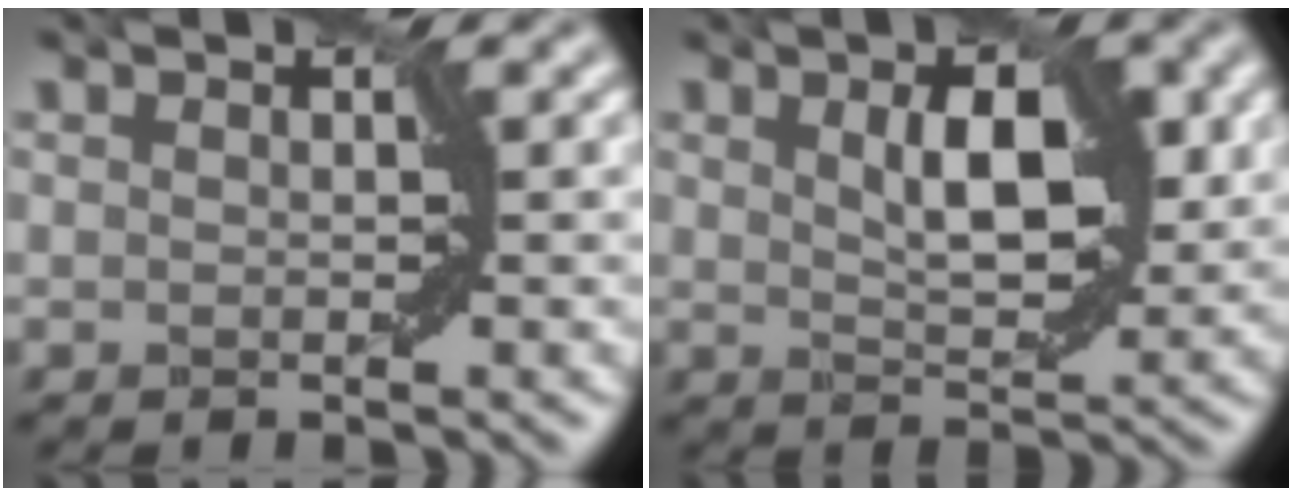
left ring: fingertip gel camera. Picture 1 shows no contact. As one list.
[{"total": 5.0, "force": [1.4, 2.1, 4.3], "torque": [-0.072, 0.002, 0.026]}]